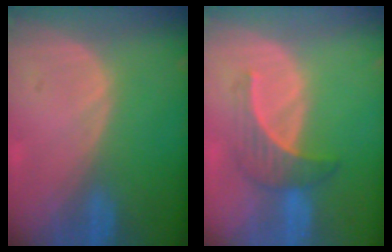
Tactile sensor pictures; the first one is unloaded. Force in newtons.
{"total": 4.5, "press": 4.4, "slide": 0.8}